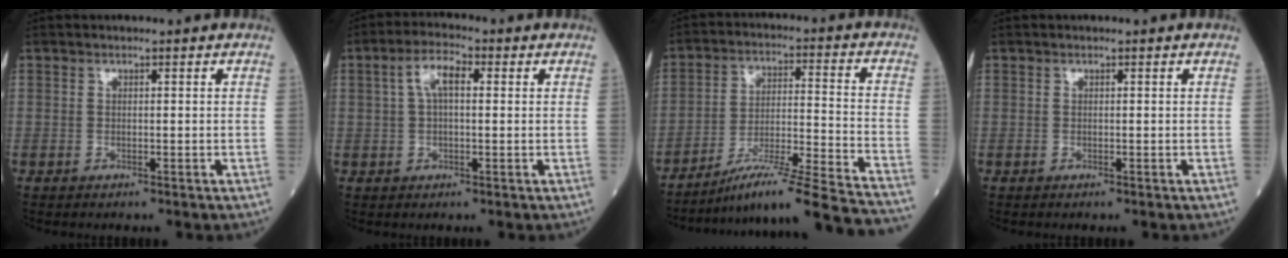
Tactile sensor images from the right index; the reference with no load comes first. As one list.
[{"total": 5.0, "force": [1.2, 1.8, 4.5], "torque": [-0.094, 0.020, 0.022]}, {"total": 21.6, "force": [-19.2, -1.9, 9.6], "torque": [-0.121, -0.015, -0.290]}, {"total": 0.0}]